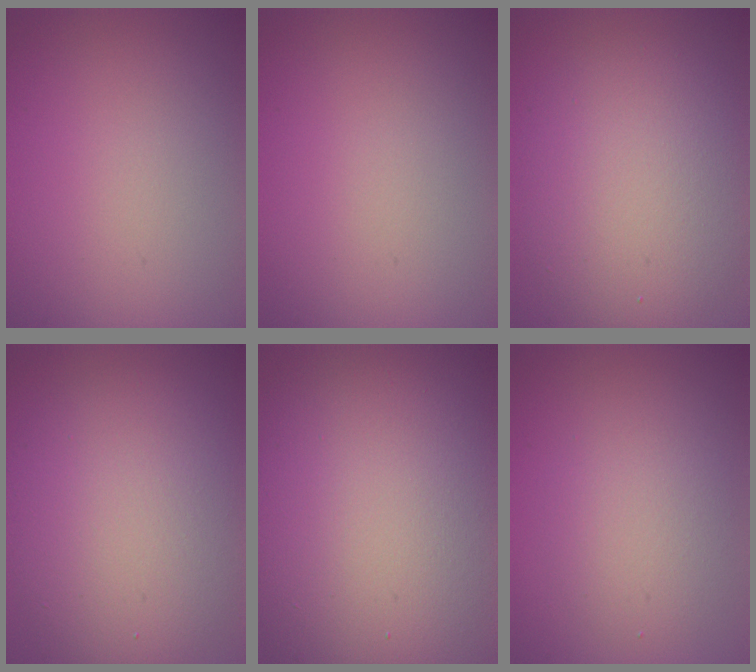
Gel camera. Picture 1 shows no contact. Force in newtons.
{"total": 0.0}
{"total": 6.8, "press": 6.8, "slide": 0.4}
{"total": 9.5, "press": 9.5, "slide": 0.4}
{"total": 16.3, "press": 16.3, "slide": 1.0}
{"total": 2.9, "press": 2.9, "slide": 0.2}